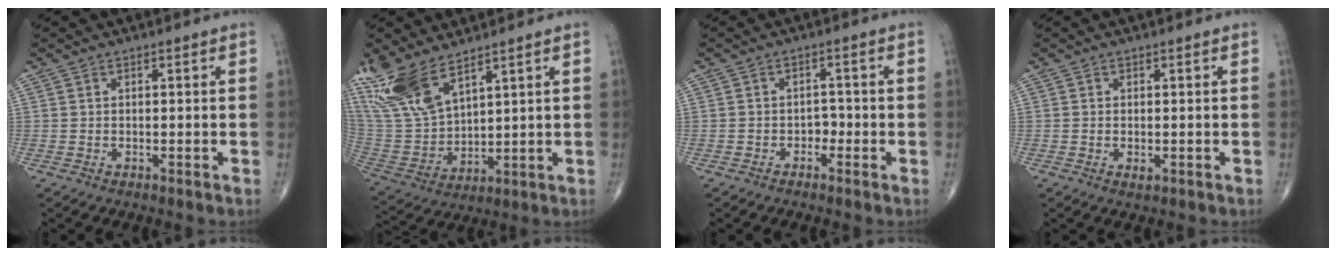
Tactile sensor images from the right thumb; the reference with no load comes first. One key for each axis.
{"total": 14.4, "fx": 10.0, "fy": 5.6, "fz": 8.6, "tx": -0.183, "ty": -0.037, "tz": 0.219}
{"total": 2.0, "fx": -1.0, "fy": 1.5, "fz": 1.0, "tx": 0.000, "ty": 0.010, "tz": -0.020}
{"total": 1.2, "fx": -0.3, "fy": 0.6, "fz": 1.0, "tx": -0.020, "ty": -0.004, "tz": -0.004}